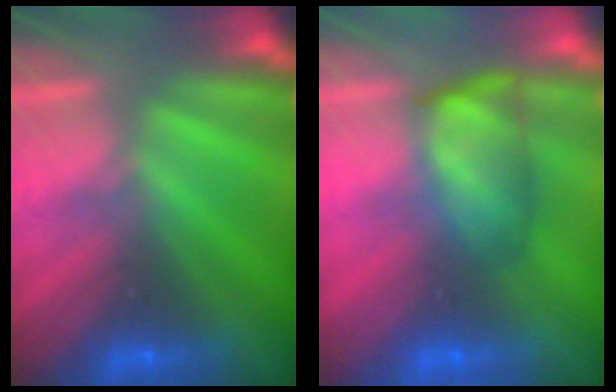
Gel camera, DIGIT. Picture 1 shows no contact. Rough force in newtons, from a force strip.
{"total": 4.5}